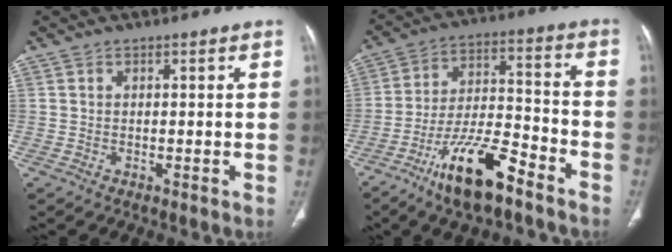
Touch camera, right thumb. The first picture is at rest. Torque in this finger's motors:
{"motor_torque": [2.40, 1.32, 1.40, -1.36, 0.40]}